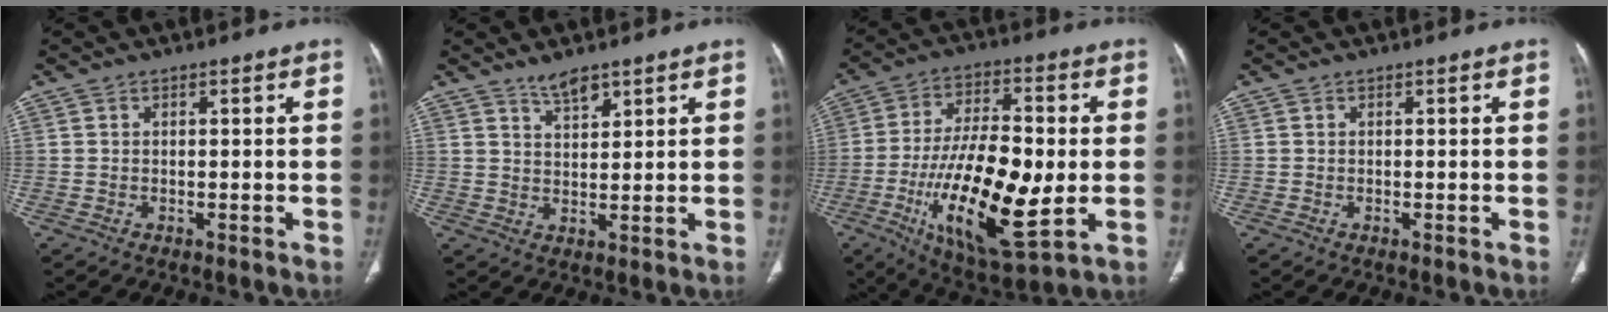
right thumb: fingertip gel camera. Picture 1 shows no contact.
{"total": 3.7, "force": [3.1, 1.1, 1.7], "torque": [-0.024, -0.023, 0.057]}
{"total": 22.4, "force": [-4.2, 8.2, 20.5], "torque": [-0.365, -0.003, -0.057]}
{"total": 0.0}